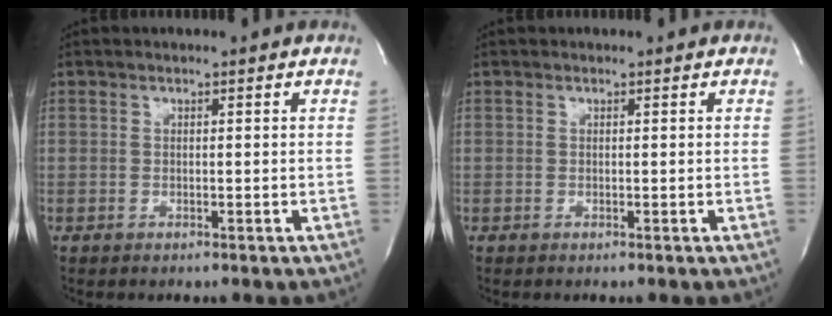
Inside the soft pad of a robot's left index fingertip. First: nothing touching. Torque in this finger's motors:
{"motor_torque": [-0.24, -0.26, 0.08, 0.05]}